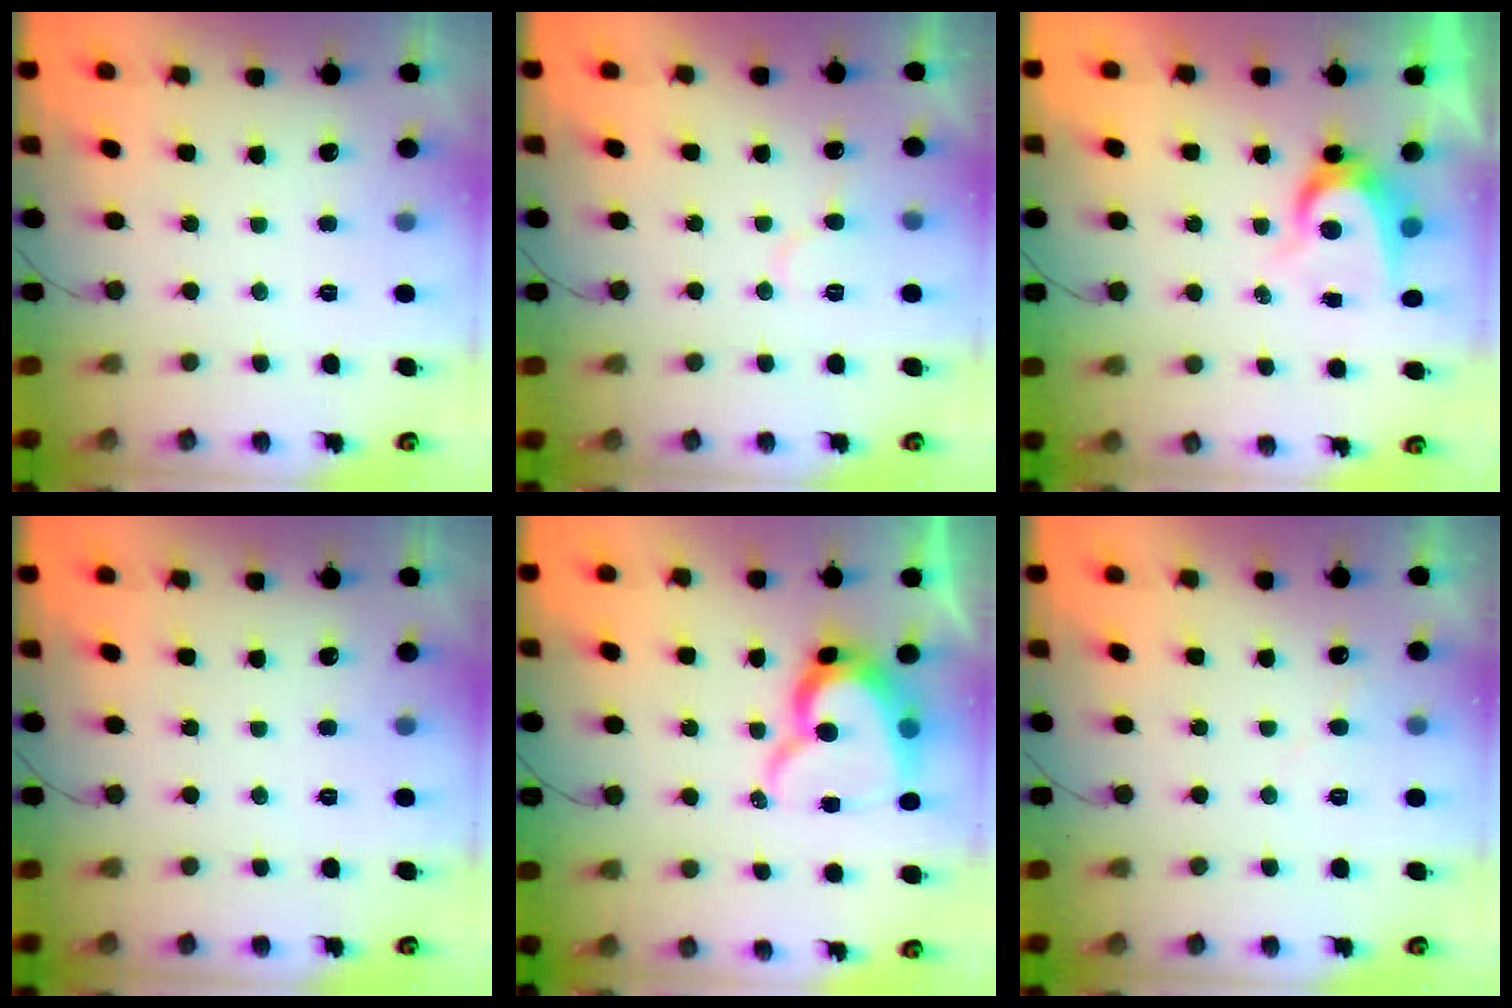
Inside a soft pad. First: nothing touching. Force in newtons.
{"total": 6.8, "press": 6.8, "slide": 0.5}
{"total": 7.3, "press": 7.2, "slide": 0.3}
{"total": 0.0}
{"total": 13.9, "press": 13.9, "slide": 1.3}
{"total": 3.8, "press": 3.7, "slide": 0.2}